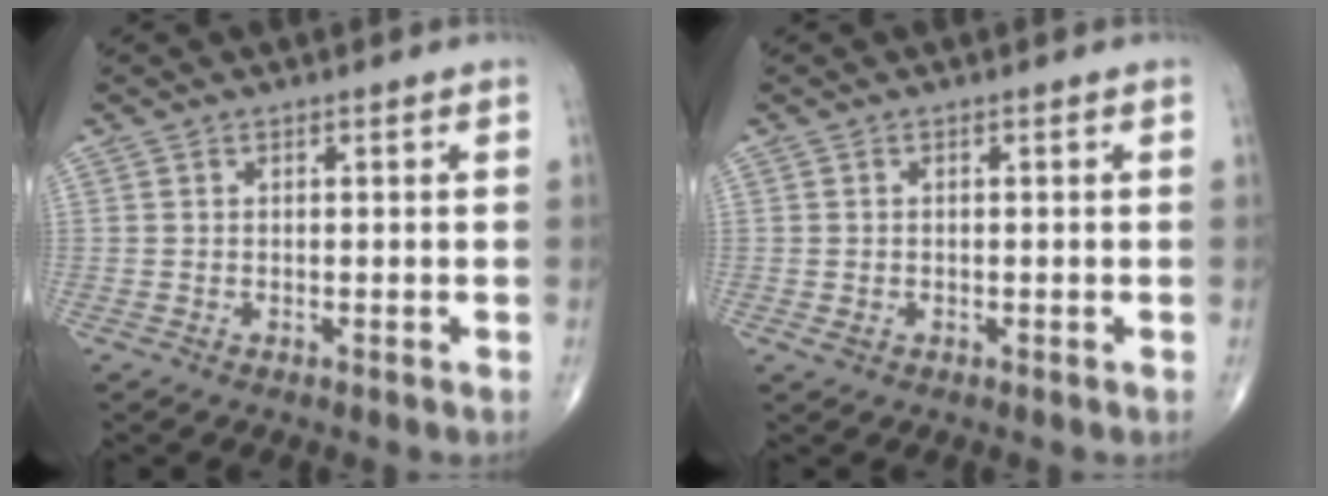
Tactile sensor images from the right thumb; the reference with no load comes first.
{"total": 0.9, "force": [-0.2, 0.7, 0.5], "torque": [-0.005, 0.002, 0.001]}